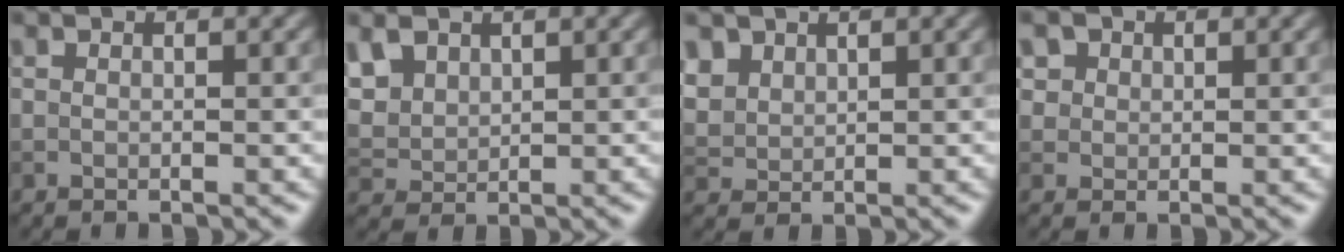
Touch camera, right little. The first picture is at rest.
{"total": 3.4, "force": [1.8, 2.4, 1.7], "torque": [-0.047, -0.001, 0.040]}
{"total": 2.8, "force": [1.8, 2.0, 1.0], "torque": [-0.036, -0.006, 0.050]}
{"total": 3.2, "force": [1.7, 2.5, 1.2], "torque": [-0.031, 0.004, 0.029]}